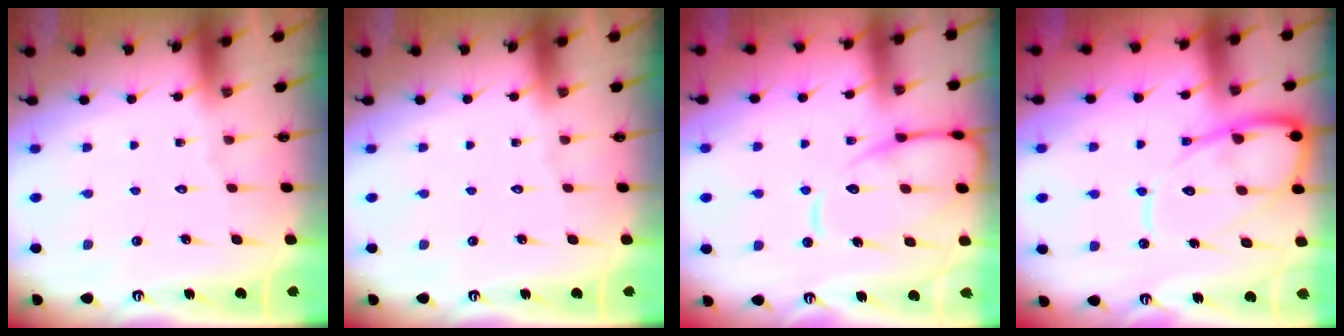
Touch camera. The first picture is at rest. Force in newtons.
{"total": 0.0}
{"total": 12.2, "press": 12.1, "slide": 1.6}
{"total": 13.2, "press": 13.1, "slide": 1.2}